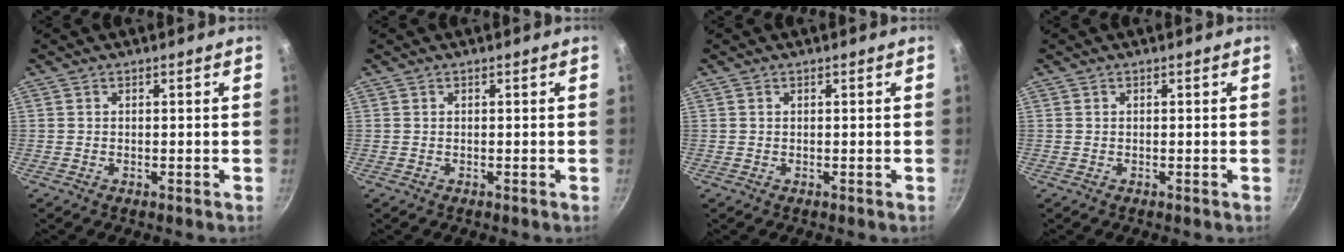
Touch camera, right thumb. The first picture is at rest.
{"total": 0.0}
{"total": 0.0}
{"total": 0.0}